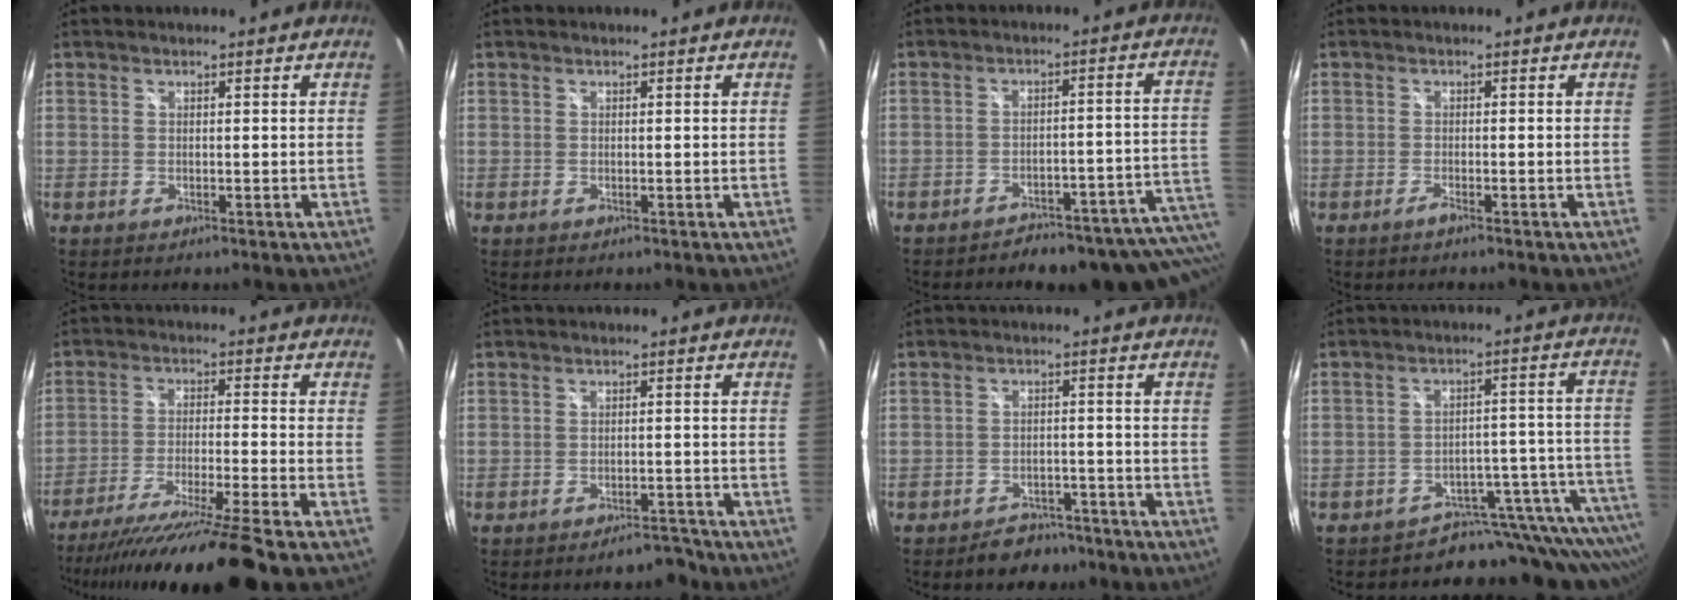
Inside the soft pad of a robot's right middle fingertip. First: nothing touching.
{"total": 0.0}
{"total": 17.8, "force": [-15.3, 4.8, 7.8], "torque": [-0.074, 0.000, -0.179]}
{"total": 1.1, "force": [-0.9, -0.1, 0.6], "torque": [-0.014, 0.001, -0.018]}
{"total": 17.3, "force": [-14.6, -2.7, 8.8], "torque": [-0.167, -0.039, -0.240]}
{"total": 3.3, "force": [-3.0, 1.0, 0.9], "torque": [-0.012, 0.008, -0.038]}
{"total": 5.9, "force": [-4.9, 3.1, 1.3], "torque": [-0.029, 0.014, -0.061]}
{"total": 14.6, "force": [-12.8, 5.8, 4.0], "torque": [-0.016, 0.020, -0.182]}